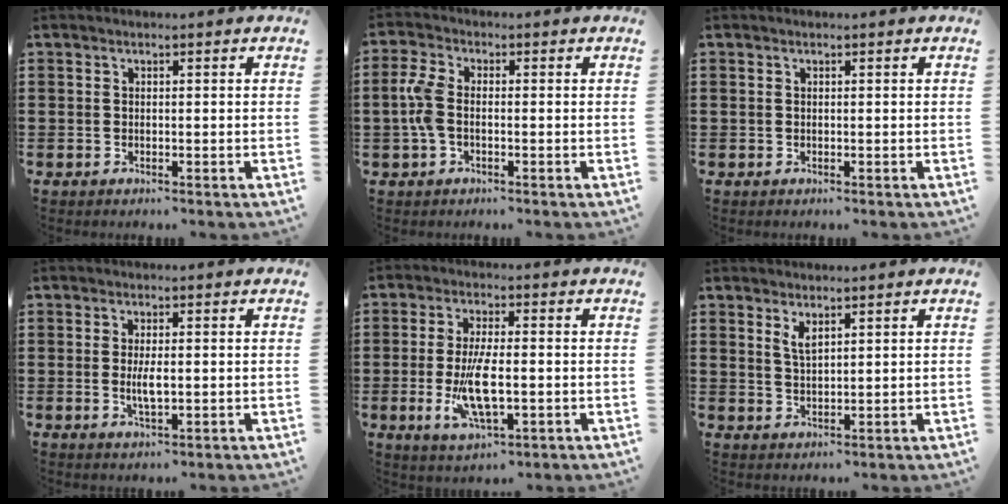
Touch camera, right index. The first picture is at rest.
{"total": 3.9, "force": [-0.7, 2.1, 3.3], "torque": [-0.089, -0.004, -0.020]}
{"total": 0.0}
{"total": 3.4, "force": [-0.1, 1.0, 3.3], "torque": [-0.072, -0.007, -0.007]}
{"total": 8.8, "force": [-1.7, 3.0, 8.1], "torque": [-0.175, -0.018, -0.031]}
{"total": 2.5, "force": [1.6, 0.9, 1.6], "torque": [-0.035, 0.003, 0.029]}